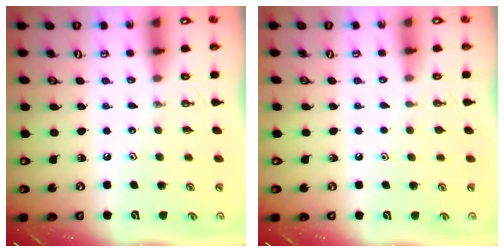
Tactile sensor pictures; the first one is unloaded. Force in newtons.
{"total": 0.5, "press": 0.0, "slide": 0.5}